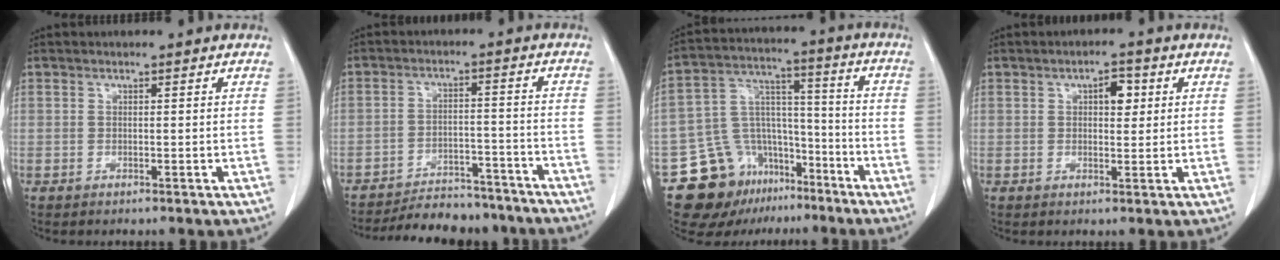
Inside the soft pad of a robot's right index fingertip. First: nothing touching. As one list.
[{"total": 14.6, "force": [-13.4, 4.4, 3.9], "torque": [-0.050, 0.014, -0.176]}, {"total": 15.1, "force": [-9.8, 10.5, 4.8], "torque": [-0.081, 0.074, -0.152]}, {"total": 3.4, "force": [1.1, 1.6, 2.8], "torque": [-0.042, 0.007, 0.014]}]